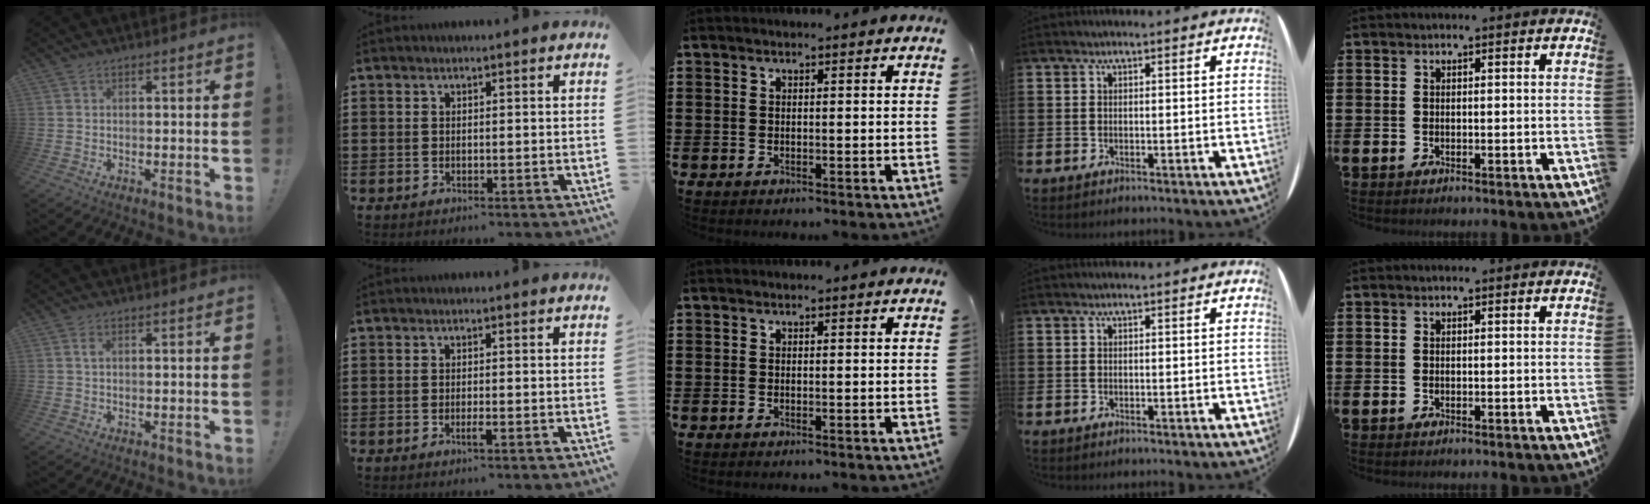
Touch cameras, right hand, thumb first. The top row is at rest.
{"thumb": {"total": 1.5, "force": [0.4, 0.6, 1.4], "torque": [-0.024, 0.002, 0.005]}, "index": {"total": 1.3, "force": [-0.7, 0.1, 1.1], "torque": [-0.028, -0.007, -0.014]}}